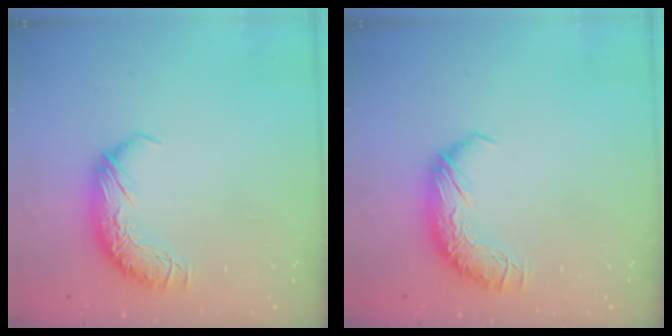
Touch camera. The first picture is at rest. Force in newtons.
{"total": 0.0}